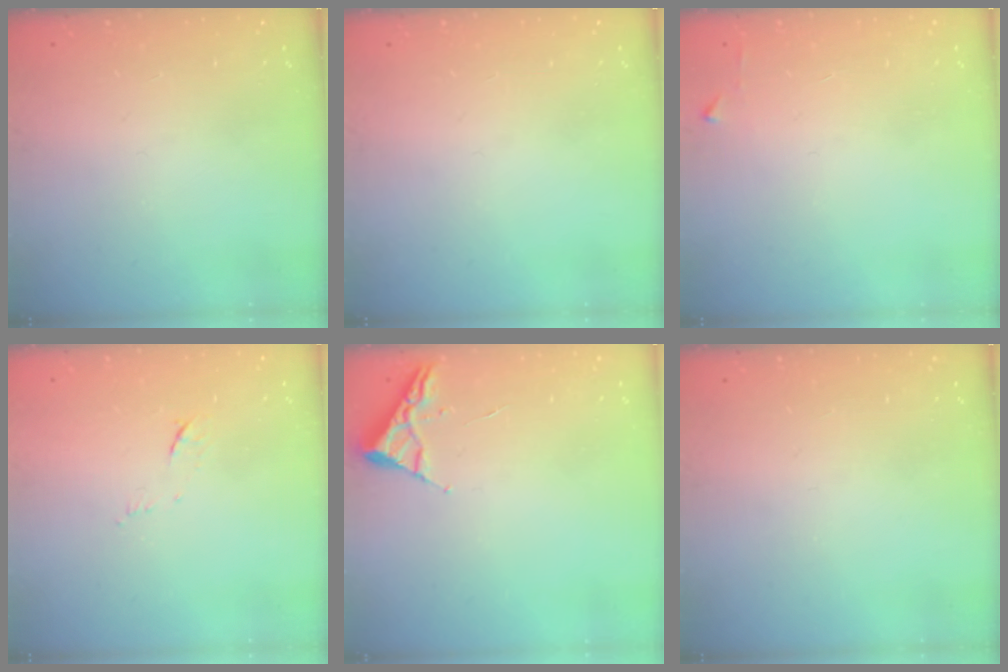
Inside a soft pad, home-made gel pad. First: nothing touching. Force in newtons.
{"total": 0.0}
{"total": 2.4, "press": 2.4, "slide": 0.3}
{"total": 6.2, "press": 6.2, "slide": 0.9}
{"total": 2.6, "press": 2.6, "slide": 0.3}
{"total": 0.0}